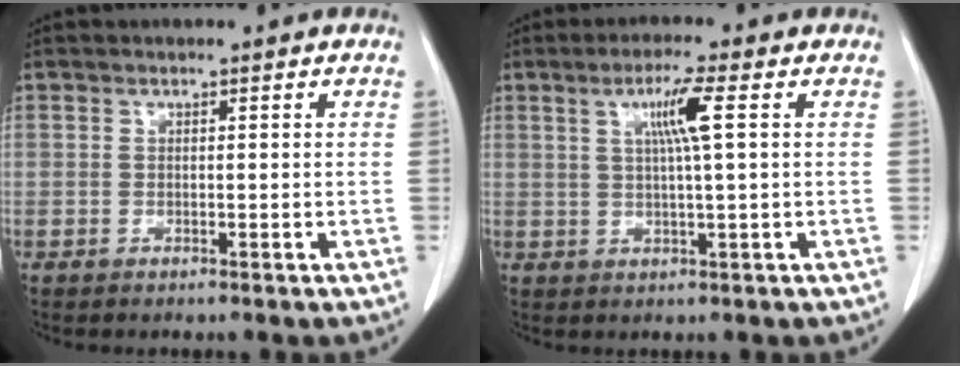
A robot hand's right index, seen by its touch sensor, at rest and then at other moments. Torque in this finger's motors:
{"motor_torque": [0.66, 0.20, 0.16, 0.08]}